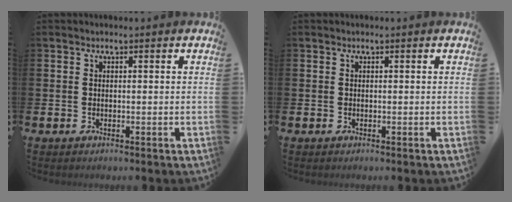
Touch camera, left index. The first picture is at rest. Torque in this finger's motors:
{"motor_torque": [0.00, 0.00, 0.00, 0.01]}